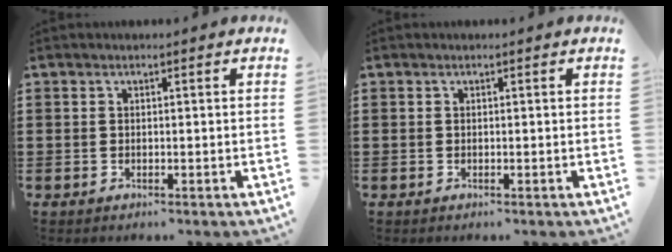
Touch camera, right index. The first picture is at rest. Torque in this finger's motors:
{"motor_torque": [0.00, 0.00, 0.00, 0.00]}